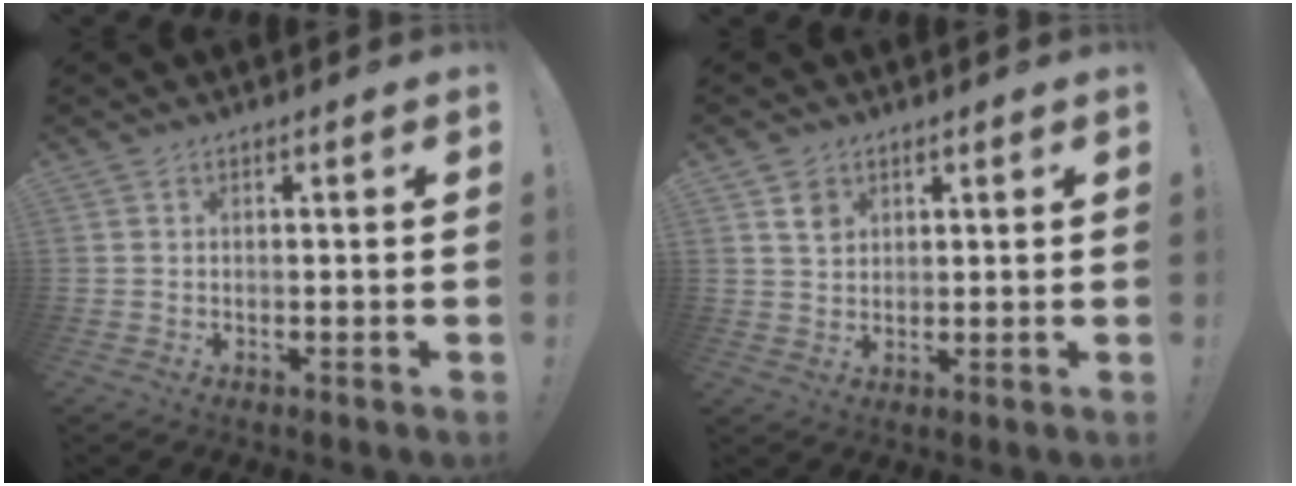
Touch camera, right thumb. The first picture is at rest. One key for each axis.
{"total": 4.7, "fx": 2.8, "fy": 3.4, "fz": 1.5, "tx": -0.006, "ty": -0.014, "tz": 0.048}